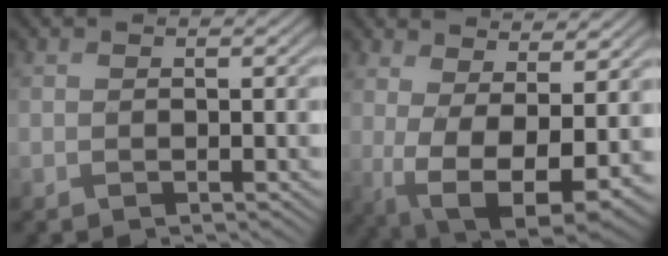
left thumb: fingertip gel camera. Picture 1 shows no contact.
{"total": 10.7, "force": [1.5, 5.1, 9.2], "torque": [-0.183, -0.018, 0.044]}